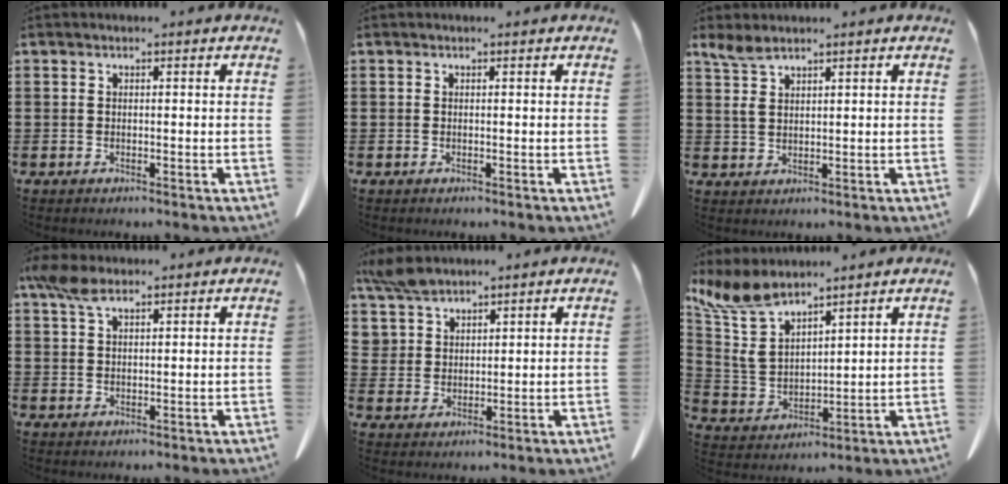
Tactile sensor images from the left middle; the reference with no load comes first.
{"total": 0.0}
{"total": 3.9, "force": [2.4, 1.5, 2.6], "torque": [-0.069, -0.001, 0.042]}
{"total": 4.6, "force": [3.0, 1.8, 3.0], "torque": [-0.067, 0.003, 0.056]}
{"total": 4.6, "force": [3.9, 2.3, 0.8], "torque": [-0.036, -0.005, 0.075]}
{"total": 9.6, "force": [7.0, 4.1, 5.3], "torque": [-0.140, -0.028, 0.128]}